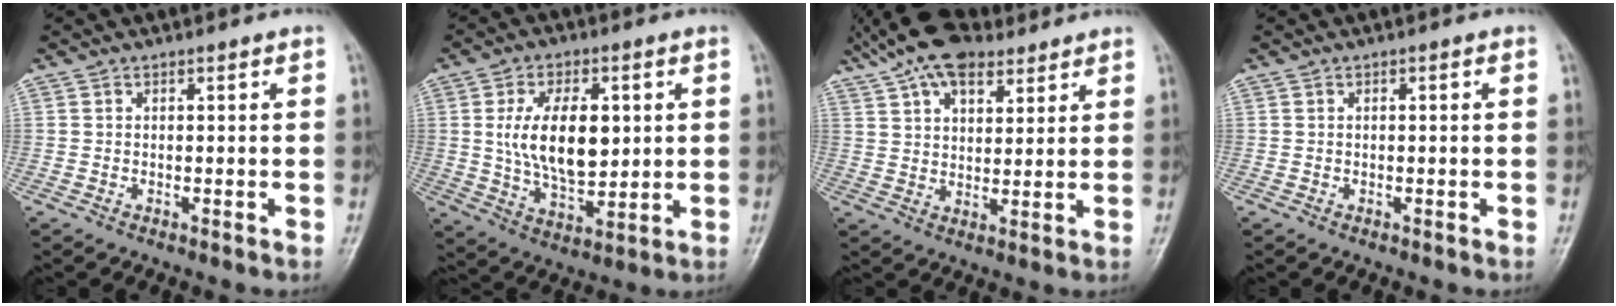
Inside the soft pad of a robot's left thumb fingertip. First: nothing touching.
{"total": 13.8, "force": [2.0, 7.9, 11.1], "torque": [-0.171, -0.014, 0.041]}
{"total": 14.4, "force": [9.6, 7.2, 7.8], "torque": [-0.122, 0.004, 0.166]}
{"total": 0.6, "force": [0.0, 0.1, 0.6], "torque": [-0.012, 0.000, 0.002]}